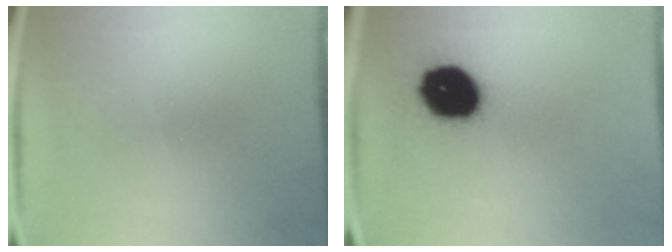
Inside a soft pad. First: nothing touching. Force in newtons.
{"total": 16.3}